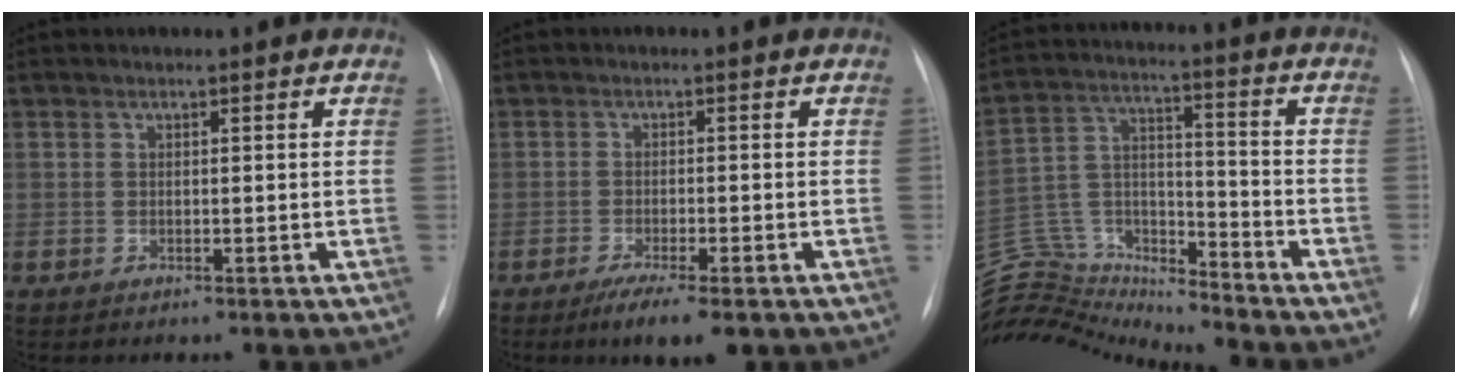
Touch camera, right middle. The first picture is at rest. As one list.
[{"total": 5.6, "force": [-3.7, 0.8, 4.2], "torque": [-0.067, -0.014, -0.054]}, {"total": 16.1, "force": [-15.9, 2.2, 1.5], "torque": [-0.037, 0.058, -0.277]}]